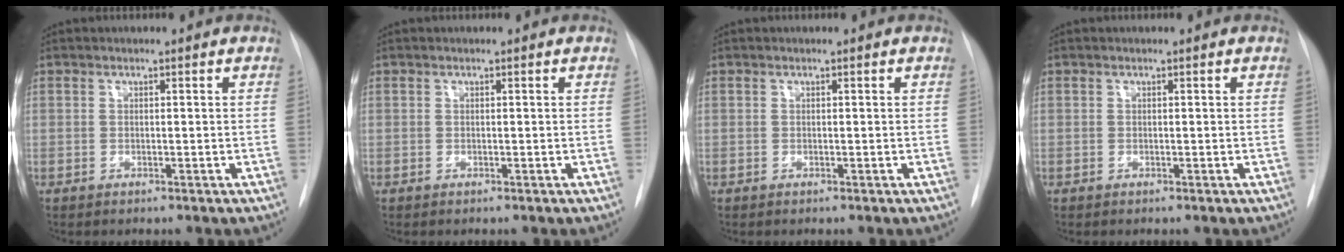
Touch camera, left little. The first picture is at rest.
{"total": 0.0}
{"total": 0.0}
{"total": 0.0}